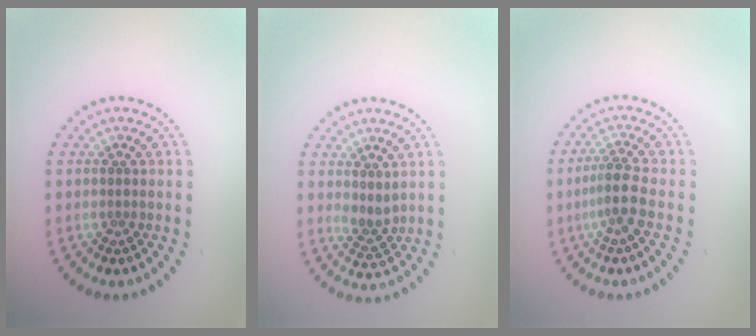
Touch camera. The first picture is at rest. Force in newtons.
{"total": 1.7, "press": 1.4, "slide": 1.0}
{"total": 2.7, "press": 2.1, "slide": 1.7}